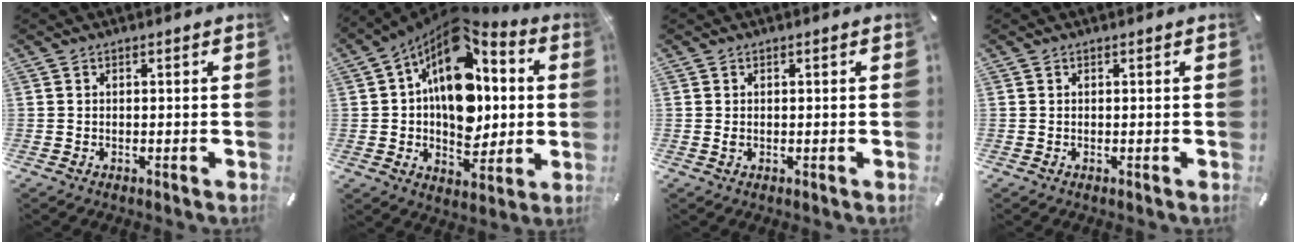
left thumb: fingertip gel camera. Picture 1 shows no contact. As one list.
[{"total": 19.2, "force": [4.0, 13.0, 13.5], "torque": [-0.211, -0.049, 0.066]}, {"total": 0.7, "force": [0.0, 0.4, 0.5], "torque": [-0.011, 0.001, -0.002]}, {"total": 0.0}]